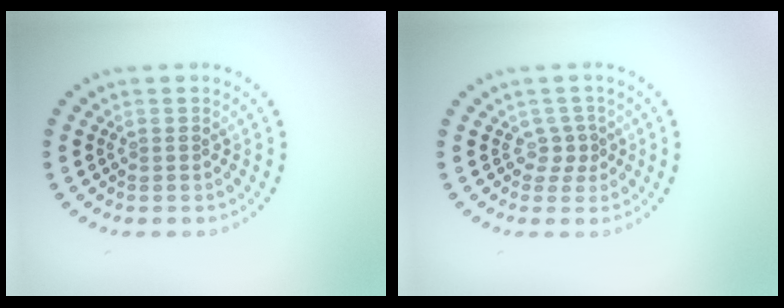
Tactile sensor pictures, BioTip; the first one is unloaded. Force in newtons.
{"total": 1.4, "press": 1.0, "slide": 1.1}